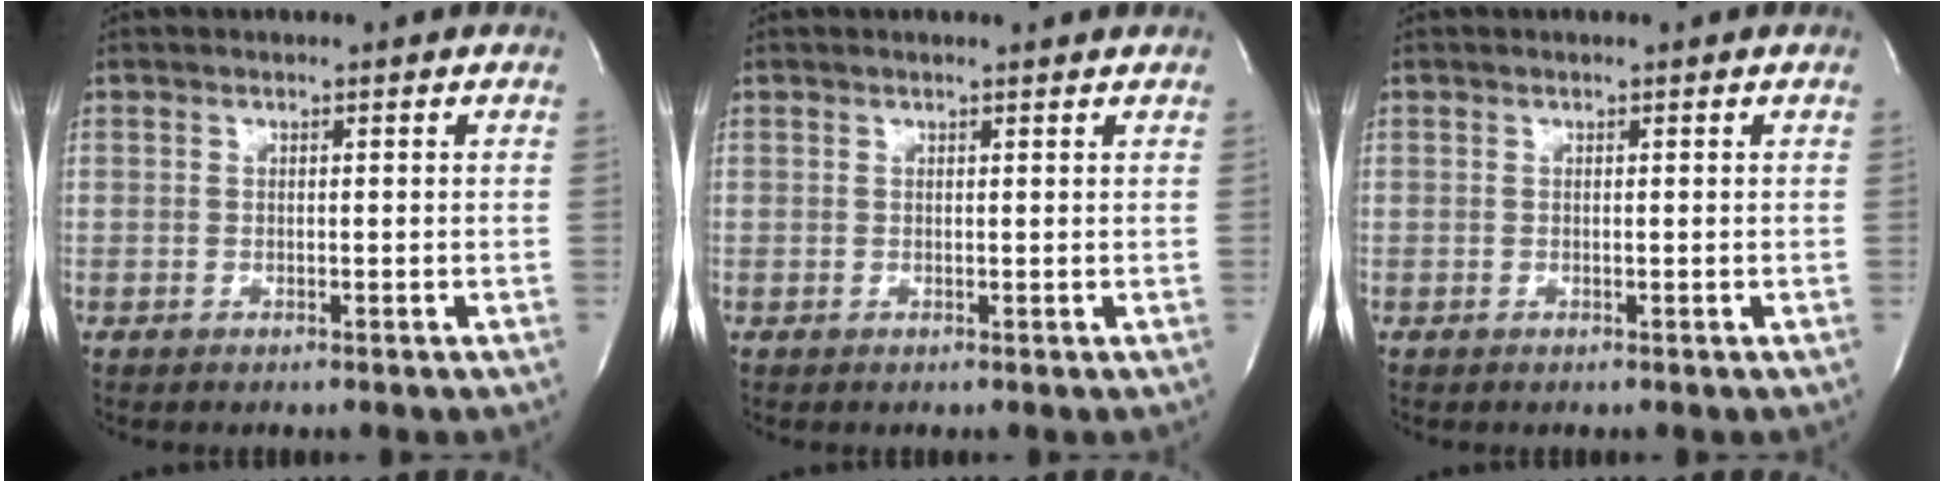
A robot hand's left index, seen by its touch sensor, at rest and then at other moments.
{"total": 2.0, "force": [2.0, 0.1, 0.5], "torque": [-0.011, 0.004, 0.017]}
{"total": 0.0}